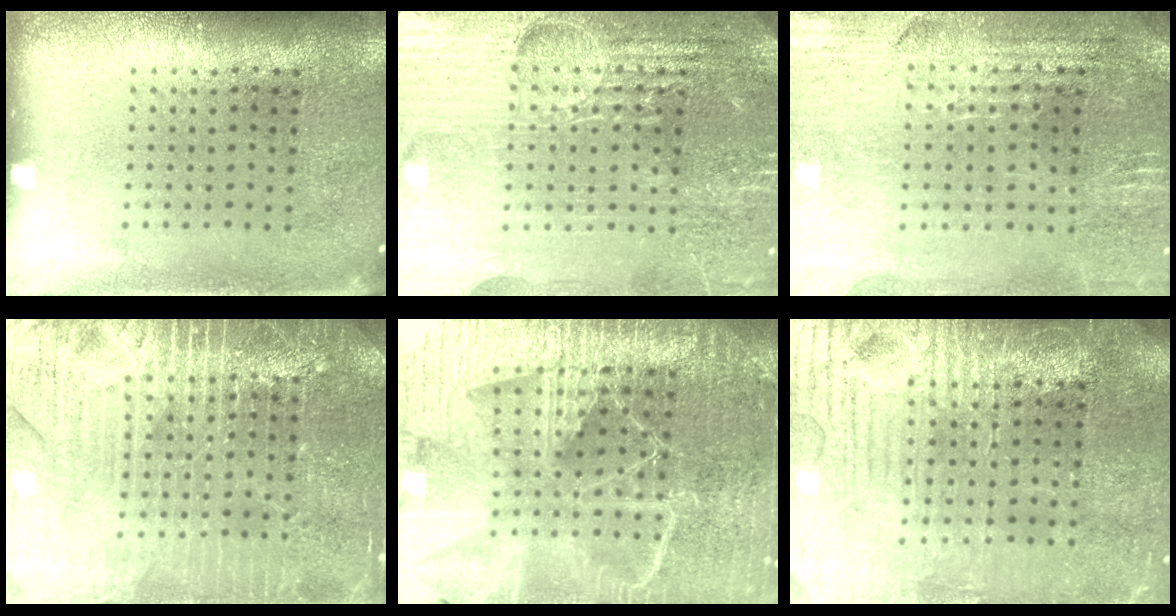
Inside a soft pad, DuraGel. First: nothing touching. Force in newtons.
{"total": 5.1, "press": 4.7, "slide": 1.9}
{"total": 1.3, "press": 1.3, "slide": 0.3}
{"total": 4.0, "press": 4.0, "slide": 0.4}
{"total": 6.5, "press": 5.6, "slide": 3.4}
{"total": 3.9, "press": 3.8, "slide": 1.2}